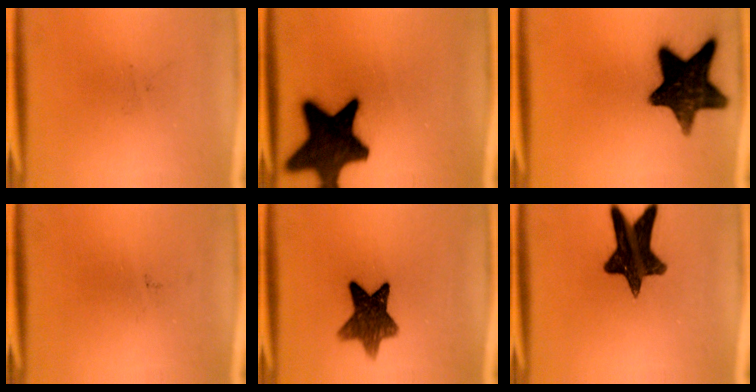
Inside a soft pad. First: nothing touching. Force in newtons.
{"total": 17.5}
{"total": 16.0}
{"total": 0.0}
{"total": 9.8}
{"total": 14.2}